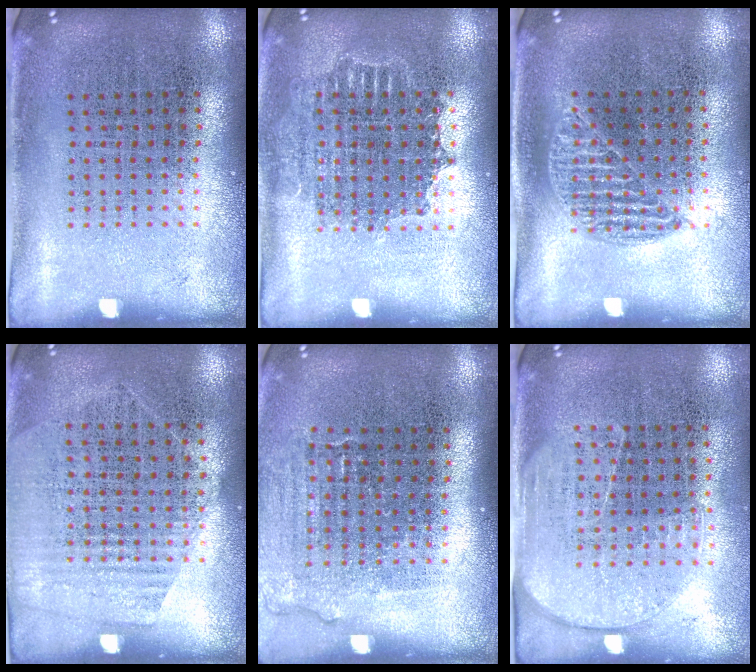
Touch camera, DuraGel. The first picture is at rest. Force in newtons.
{"total": 1.4, "press": 1.2, "slide": 0.7}
{"total": 0.9, "press": 0.8, "slide": 0.4}
{"total": 1.3, "press": 1.1, "slide": 0.7}
{"total": 1.1, "press": 1.1, "slide": 0.4}
{"total": 1.7, "press": 1.5, "slide": 0.9}